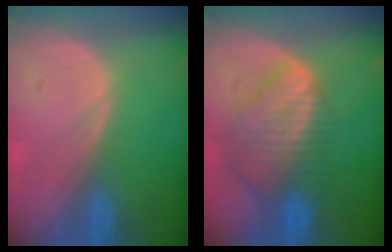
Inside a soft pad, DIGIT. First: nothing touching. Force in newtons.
{"total": 8.7, "press": 7.7, "slide": 4.1}